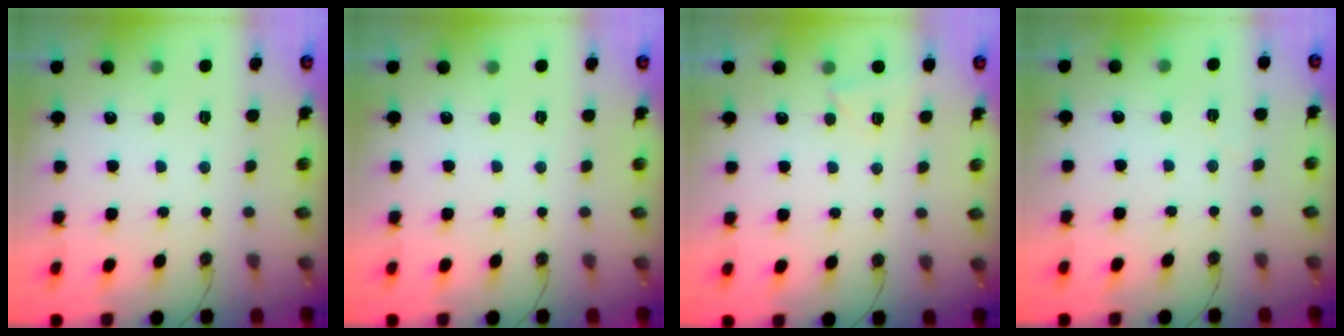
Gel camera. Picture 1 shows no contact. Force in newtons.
{"total": 0.0}
{"total": 2.8, "press": 2.7, "slide": 0.6}
{"total": 1.6, "press": 1.4, "slide": 0.7}